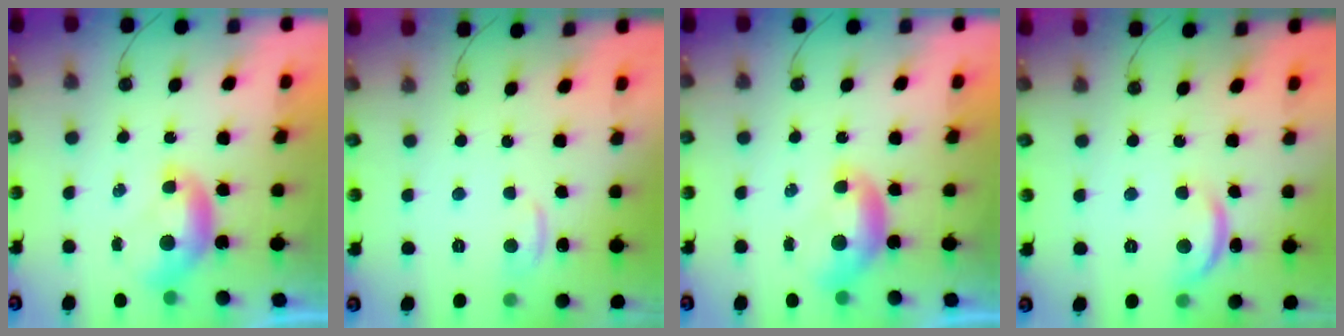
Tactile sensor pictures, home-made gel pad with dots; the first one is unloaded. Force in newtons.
{"total": 1.5, "press": 1.2, "slide": 0.9}
{"total": 0.0}
{"total": 4.1, "press": 4.0, "slide": 0.5}